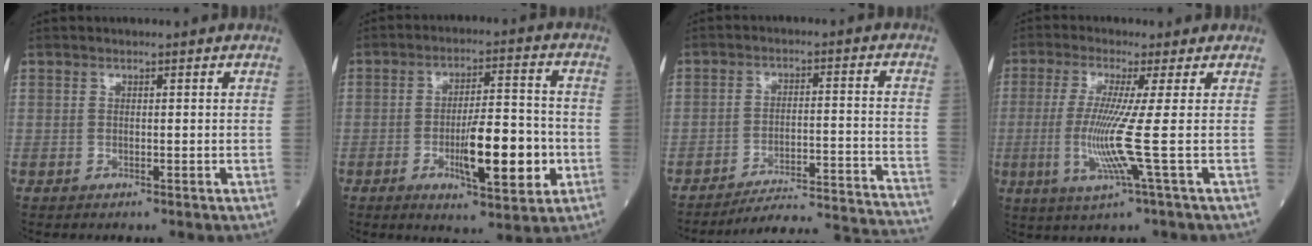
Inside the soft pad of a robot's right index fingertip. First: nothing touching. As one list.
[{"total": 11.5, "force": [-3.1, 2.5, 10.8], "torque": [-0.176, -0.001, -0.044]}, {"total": 19.9, "force": [-19.5, -1.5, 3.9], "torque": [-0.015, -0.001, -0.254]}, {"total": 8.0, "force": [-1.0, -2.0, 7.7], "torque": [-0.164, -0.021, -0.019]}]